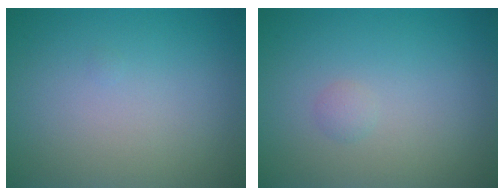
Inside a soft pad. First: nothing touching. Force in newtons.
{"total": 0.6, "press": 0.6, "slide": 0.0}